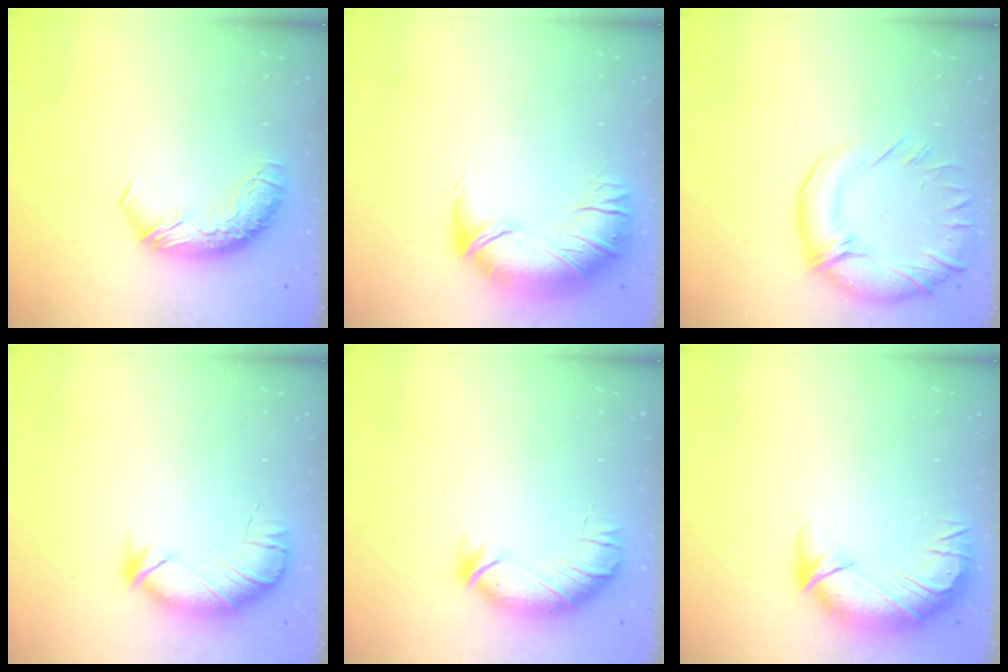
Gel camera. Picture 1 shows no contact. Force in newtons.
{"total": 2.7, "press": 0.8, "slide": 2.6}
{"total": 7.4, "press": 5.4, "slide": 5.0}
{"total": 4.1, "press": 3.8, "slide": 1.7}
{"total": 3.8, "press": 3.5, "slide": 1.4}
{"total": 3.1, "press": 2.2, "slide": 2.1}